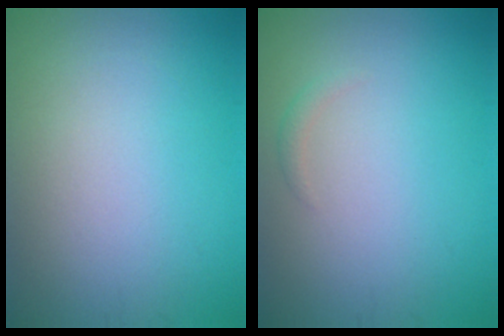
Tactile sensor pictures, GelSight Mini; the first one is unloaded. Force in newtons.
{"total": 0.7, "press": 0.7, "slide": 0.1}